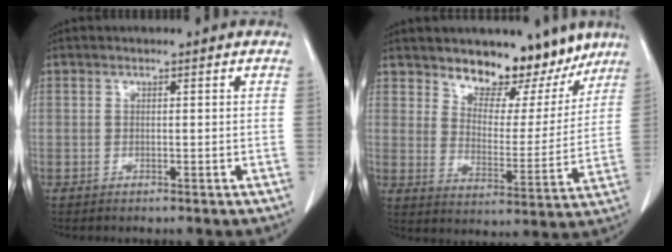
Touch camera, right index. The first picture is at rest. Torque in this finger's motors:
{"motor_torque": [0.46, 0.55, 0.05, 0.05]}